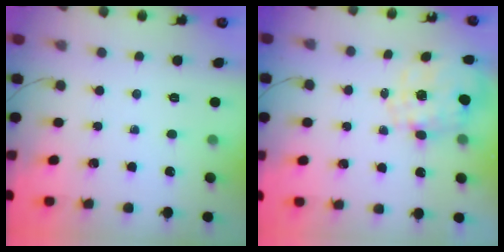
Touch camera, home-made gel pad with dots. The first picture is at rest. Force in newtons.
{"total": 2.5, "press": 2.3, "slide": 1.0}